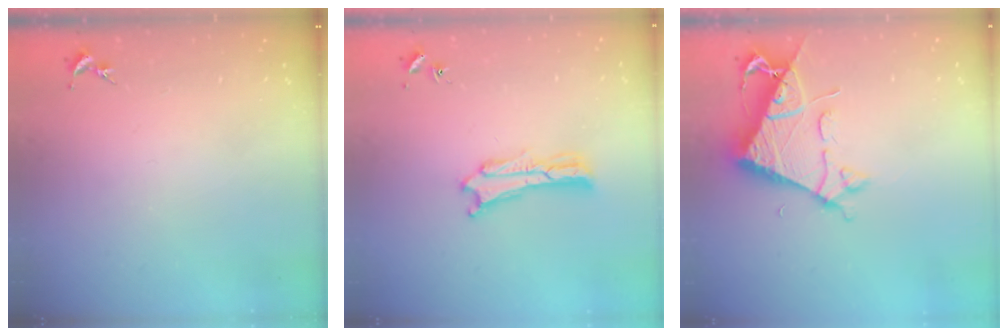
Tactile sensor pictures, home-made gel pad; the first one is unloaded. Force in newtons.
{"total": 1.8, "press": 1.8, "slide": 0.3}
{"total": 7.2, "press": 7.2, "slide": 0.7}